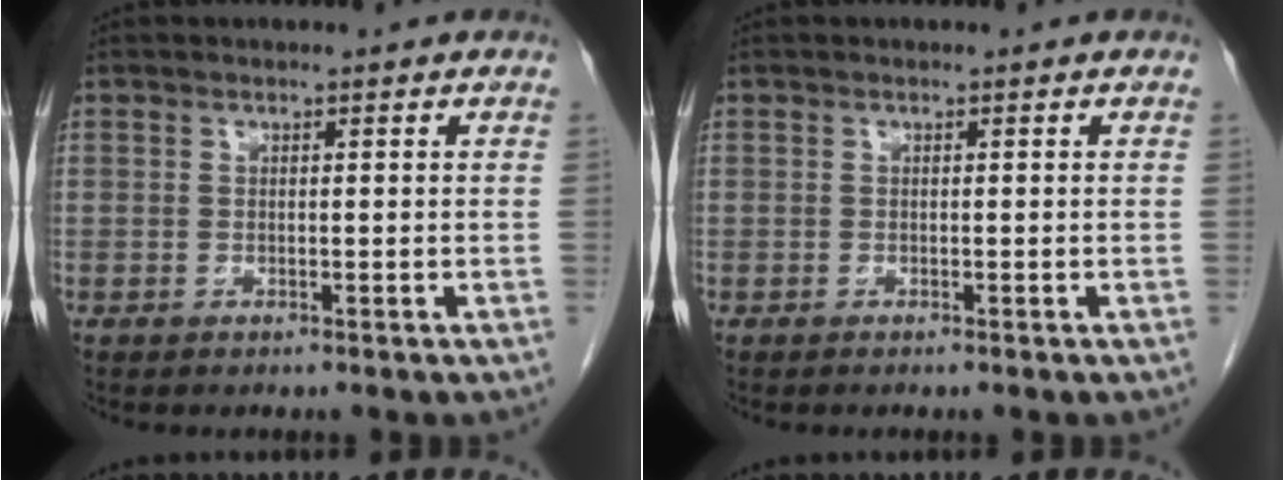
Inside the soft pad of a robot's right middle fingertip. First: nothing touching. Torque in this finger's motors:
{"motor_torque": [0.41, 0.05, 0.07, 0.01]}